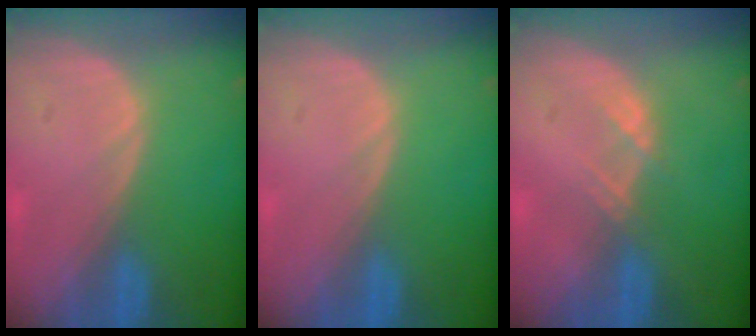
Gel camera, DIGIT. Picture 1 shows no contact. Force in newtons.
{"total": 0.0}
{"total": 1.5, "press": 1.4, "slide": 0.2}